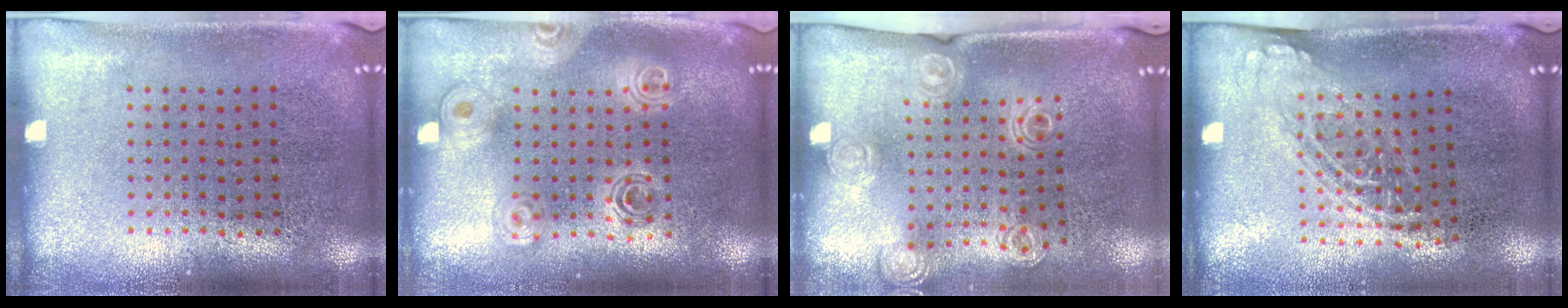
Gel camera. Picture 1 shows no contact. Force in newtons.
{"total": 1.6, "press": 1.4, "slide": 0.8}
{"total": 1.4, "press": 1.4, "slide": 0.4}
{"total": 1.3, "press": 1.0, "slide": 0.8}